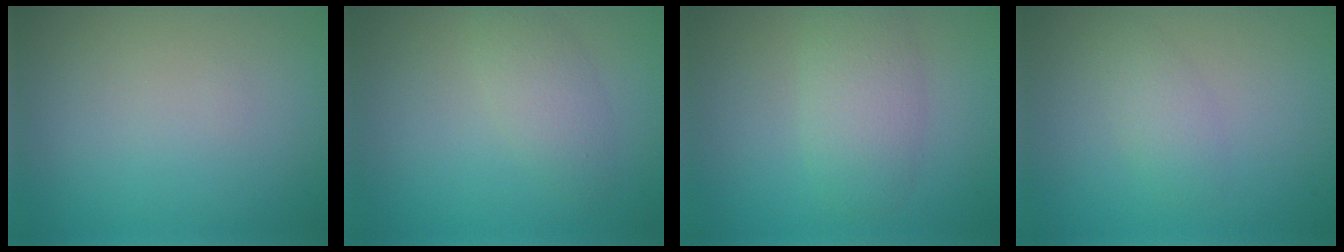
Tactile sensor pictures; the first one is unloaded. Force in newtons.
{"total": 2.3, "press": 2.3, "slide": 0.1}
{"total": 3.8, "press": 3.8, "slide": 0.2}
{"total": 1.7, "press": 1.7, "slide": 0.1}